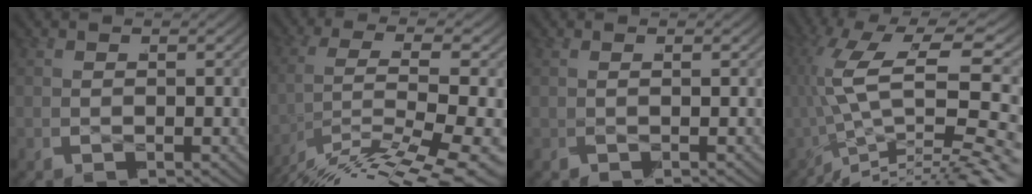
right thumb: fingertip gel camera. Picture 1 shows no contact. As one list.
[{"total": 10.3, "force": [-5.5, 4.7, 7.3], "torque": [-0.170, -0.045, -0.059]}, {"total": 0.6, "force": [0.1, -0.4, 0.5], "torque": [-0.013, 0.007, -0.004]}, {"total": 10.3, "force": [-2.8, 4.4, 8.9], "torque": [-0.207, -0.013, -0.027]}]